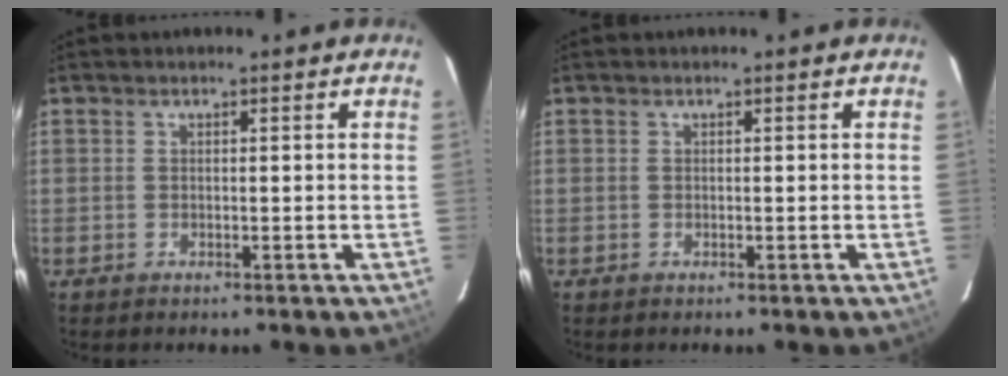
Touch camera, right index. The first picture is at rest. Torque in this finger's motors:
{"motor_torque": [-0.02, 0.02, 0.02, 0.00]}